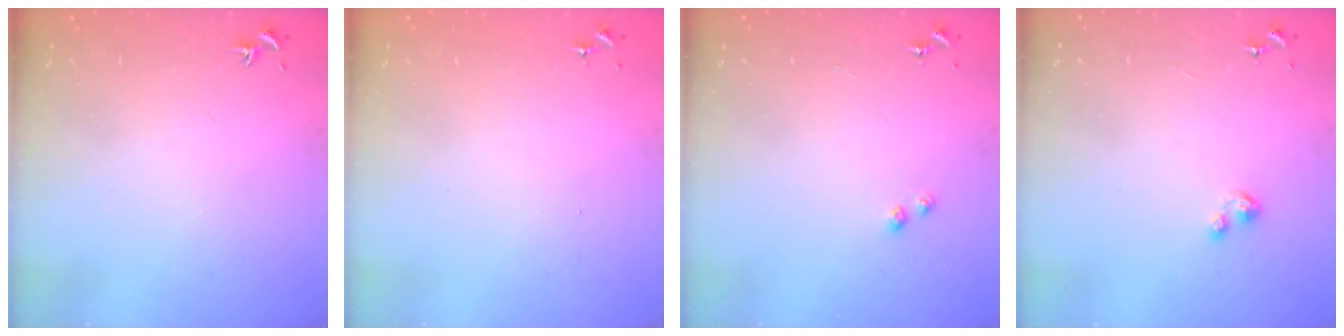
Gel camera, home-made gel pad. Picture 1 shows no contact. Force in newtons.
{"total": 0.0}
{"total": 2.6, "press": 2.6, "slide": 0.4}
{"total": 3.6, "press": 3.6, "slide": 0.3}